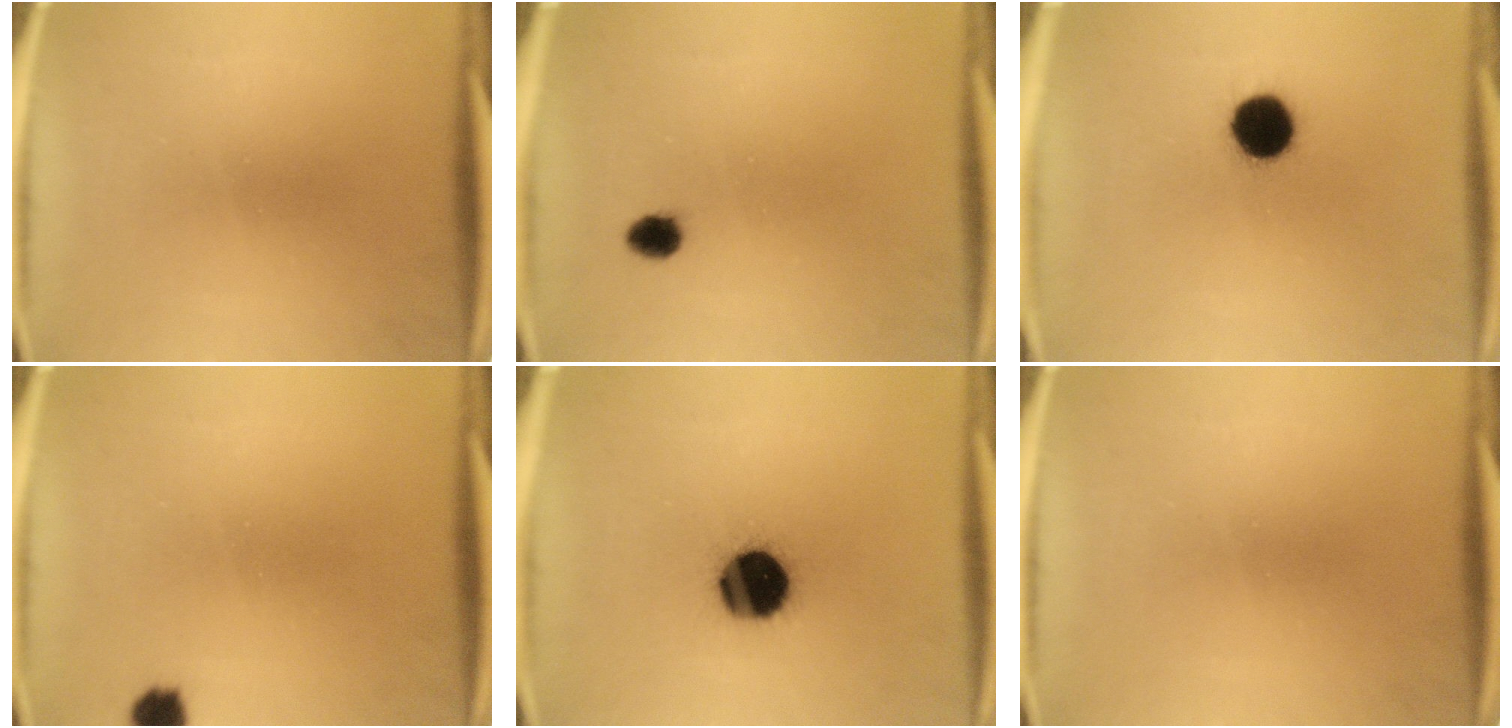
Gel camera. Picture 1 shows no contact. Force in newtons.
{"total": 2.5}
{"total": 10.3}
{"total": 2.7}
{"total": 16.2}
{"total": 0.0}